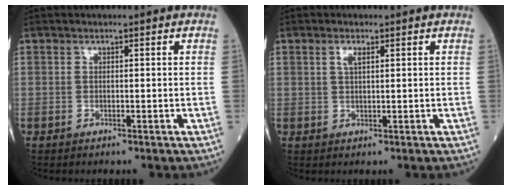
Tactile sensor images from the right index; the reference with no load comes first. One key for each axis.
{"total": 1.7, "fx": 0.8, "fy": 0.5, "fz": 1.4, "tx": -0.030, "ty": 0.002, "tz": 0.016}